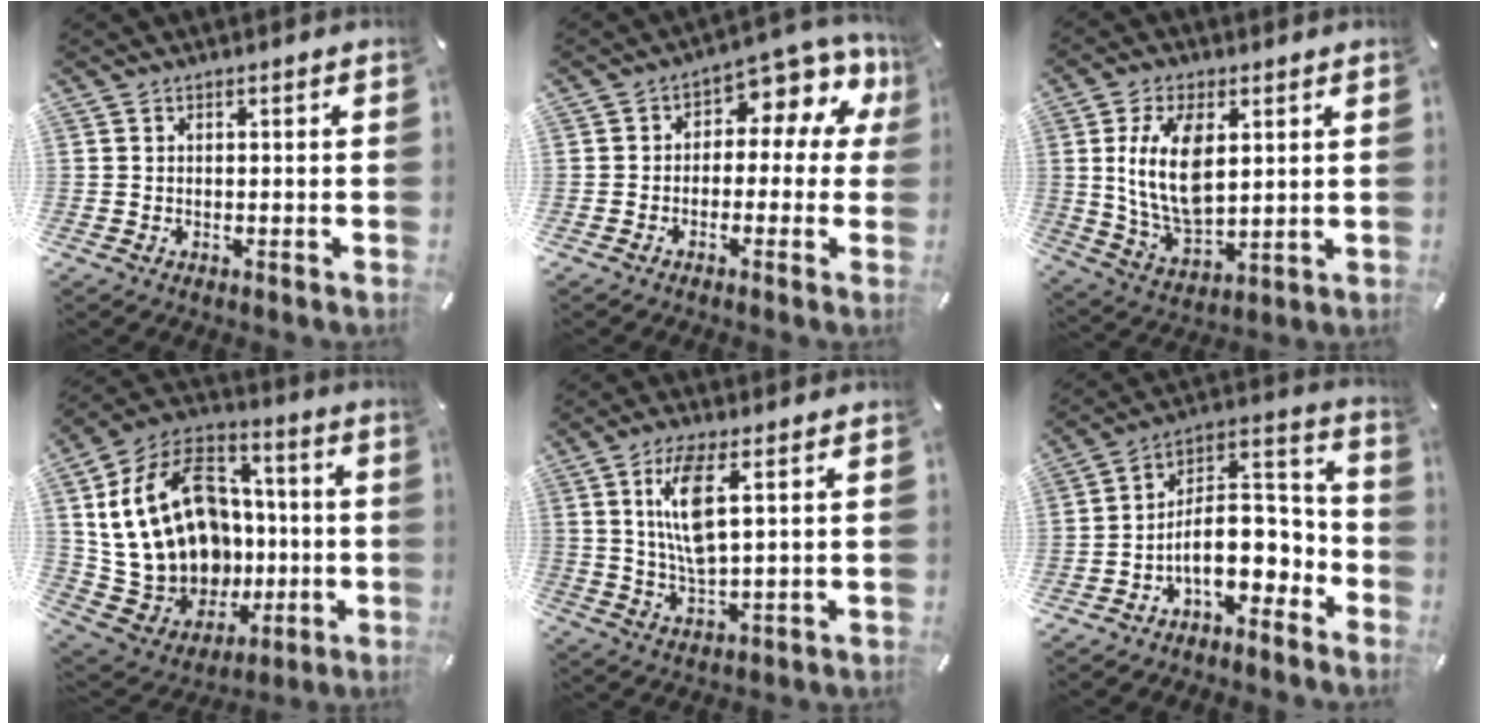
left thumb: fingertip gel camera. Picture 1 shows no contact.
{"total": 8.1, "force": [2.4, 4.7, 6.1], "torque": [-0.078, -0.020, 0.041]}
{"total": 13.7, "force": [3.2, 7.9, 10.8], "torque": [-0.242, -0.007, 0.057]}
{"total": 26.2, "force": [1.6, 20.6, 16.1], "torque": [-0.332, -0.012, 0.063]}
{"total": 10.4, "force": [3.6, 3.4, 9.2], "torque": [-0.188, -0.005, 0.060]}
{"total": 12.5, "force": [-3.9, 7.4, 9.3], "torque": [-0.151, -0.003, -0.065]}